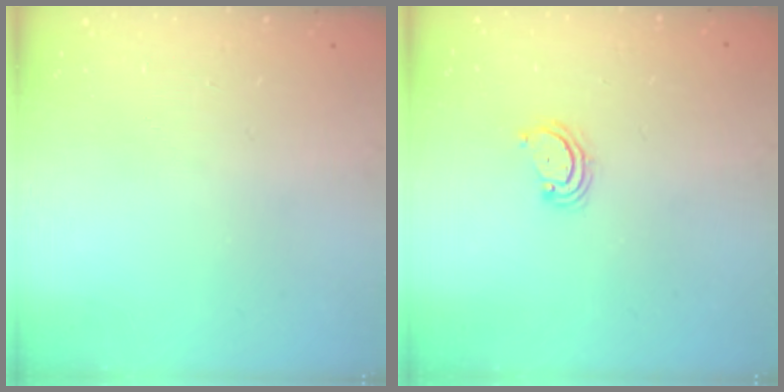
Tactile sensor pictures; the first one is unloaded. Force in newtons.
{"total": 2.9, "press": 2.9, "slide": 0.3}